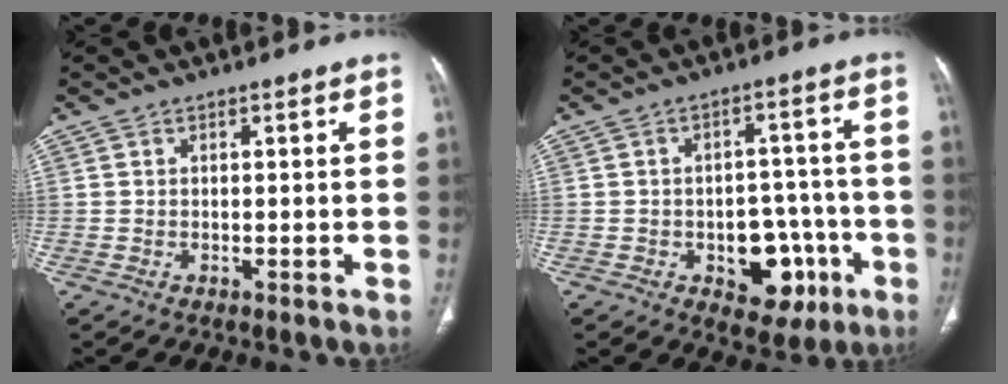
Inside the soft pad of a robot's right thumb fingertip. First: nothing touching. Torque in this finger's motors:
{"motor_torque": [2.50, 1.01, 0.70, -0.64, 0.02]}